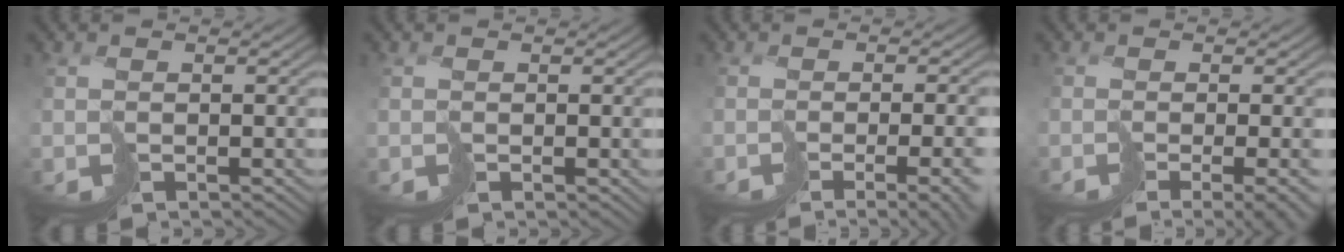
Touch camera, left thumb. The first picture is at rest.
{"total": 0.0}
{"total": 7.7, "force": [-3.5, 2.3, 6.5], "torque": [-0.065, -0.028, -0.011]}
{"total": 6.1, "force": [-3.2, 1.6, 5.0], "torque": [-0.055, -0.017, -0.016]}